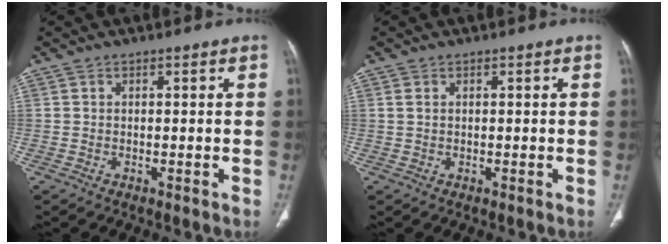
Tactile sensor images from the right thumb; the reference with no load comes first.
{"total": 1.1, "force": [0.3, 0.7, 0.8], "torque": [-0.022, 0.002, 0.008]}